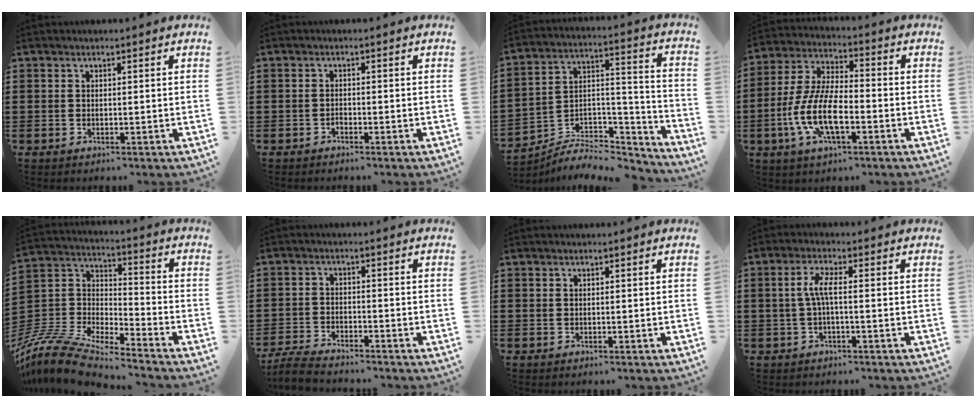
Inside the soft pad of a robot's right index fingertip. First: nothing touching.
{"total": 0.8, "force": [-0.7, 0.3, 0.3], "torque": [-0.007, -0.001, -0.014]}
{"total": 5.8, "force": [-4.8, 3.0, 1.5], "torque": [-0.022, 0.007, -0.090]}
{"total": 10.3, "force": [-3.6, 3.8, 8.8], "torque": [-0.214, -0.011, -0.076]}
{"total": 10.8, "force": [-10.1, 1.7, 3.6], "torque": [-0.102, 0.003, -0.212]}
{"total": 4.1, "force": [-4.0, 0.4, 0.9], "torque": [-0.031, -0.002, -0.084]}
{"total": 0.0}
{"total": 3.9, "force": [-0.4, 0.8, 3.8], "torque": [-0.085, -0.001, -0.015]}